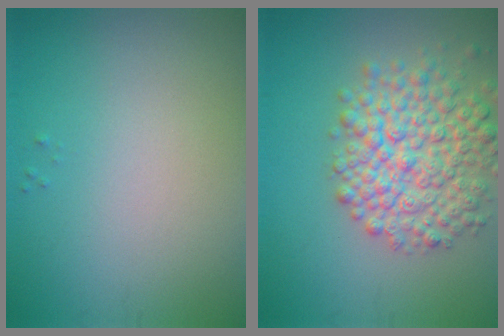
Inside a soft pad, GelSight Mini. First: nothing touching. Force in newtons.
{"total": 7.0, "press": 7.0, "slide": 0.3}